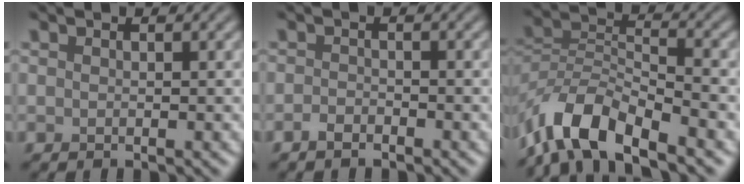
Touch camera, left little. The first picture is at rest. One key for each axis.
{"total": 1.1, "fx": -0.9, "fy": 0.4, "fz": 0.6, "tx": -0.012, "ty": 0.001, "tz": -0.019}
{"total": 8.3, "fx": -6.0, "fy": 2.8, "fz": 4.9, "tx": -0.086, "ty": 0.001, "tz": -0.129}